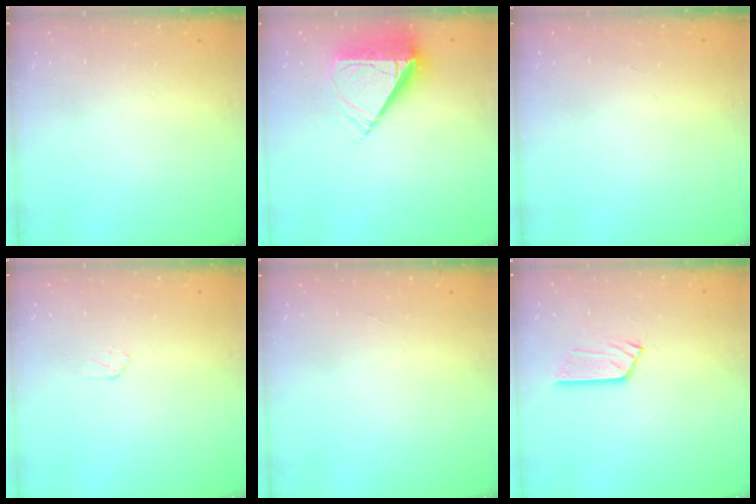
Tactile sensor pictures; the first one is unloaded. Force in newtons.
{"total": 8.7, "press": 8.6, "slide": 1.3}
{"total": 0.0}
{"total": 3.3, "press": 3.3, "slide": 0.4}
{"total": 0.0}
{"total": 6.7, "press": 6.7, "slide": 0.2}